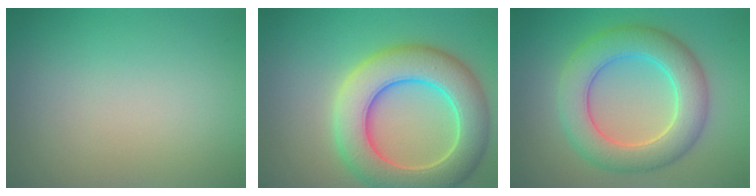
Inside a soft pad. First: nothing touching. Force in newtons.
{"total": 9.0, "press": 9.0, "slide": 0.7}
{"total": 7.0, "press": 7.0, "slide": 0.2}